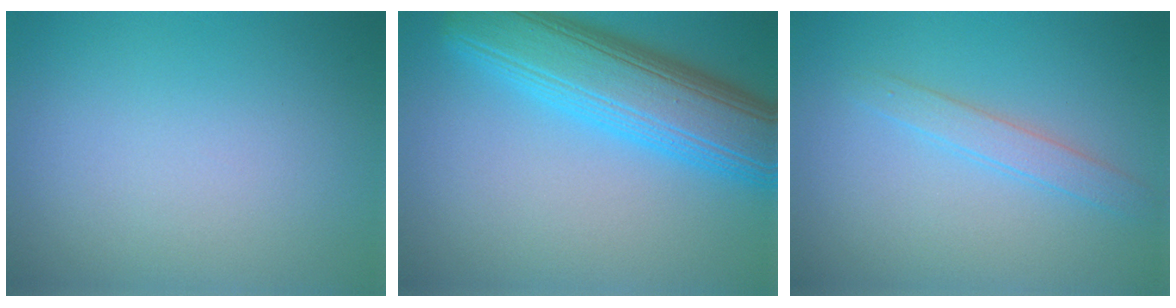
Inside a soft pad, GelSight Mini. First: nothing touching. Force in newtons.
{"total": 9.8, "press": 9.8, "slide": 0.3}
{"total": 2.0, "press": 2.0, "slide": 0.2}